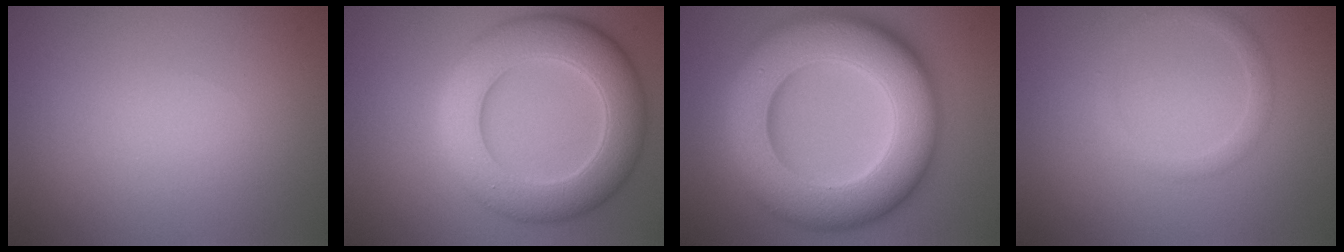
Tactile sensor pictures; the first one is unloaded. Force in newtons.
{"total": 9.2, "press": 9.2, "slide": 0.5}
{"total": 14.5, "press": 14.5, "slide": 0.4}
{"total": 1.5, "press": 1.5, "slide": 0.2}